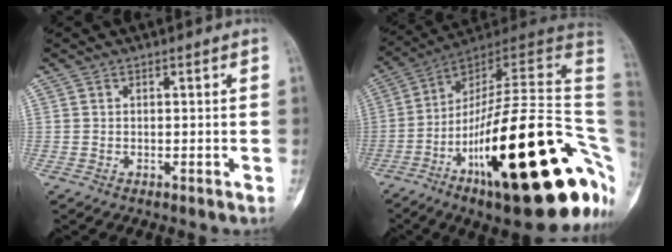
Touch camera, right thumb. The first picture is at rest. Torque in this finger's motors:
{"motor_torque": [3.78, 1.23, 2.22, -0.55, 0.80]}